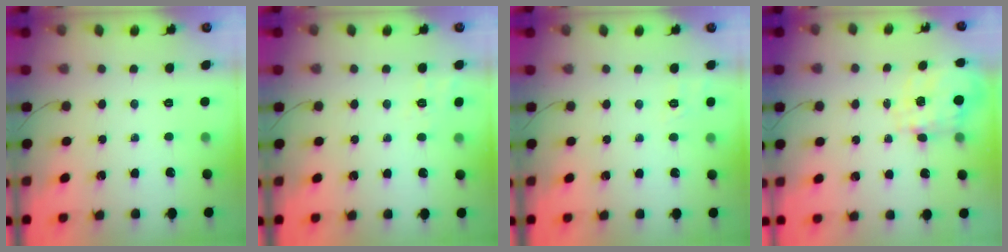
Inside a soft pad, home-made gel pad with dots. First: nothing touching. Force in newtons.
{"total": 2.0, "press": 0.9, "slide": 1.8}
{"total": 1.9, "press": 0.7, "slide": 1.7}
{"total": 3.5, "press": 3.3, "slide": 1.0}